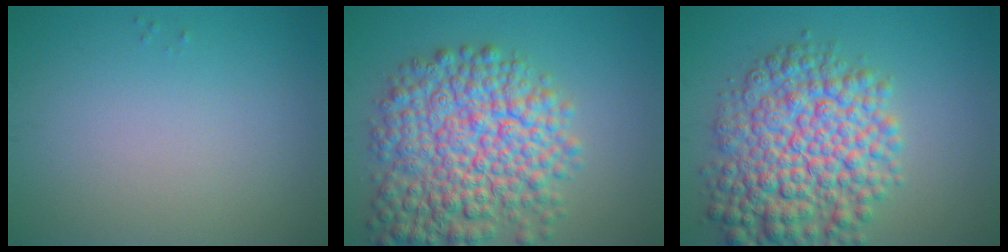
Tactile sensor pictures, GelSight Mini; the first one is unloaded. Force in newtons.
{"total": 10.3, "press": 10.3, "slide": 0.4}
{"total": 9.9, "press": 9.9, "slide": 0.2}